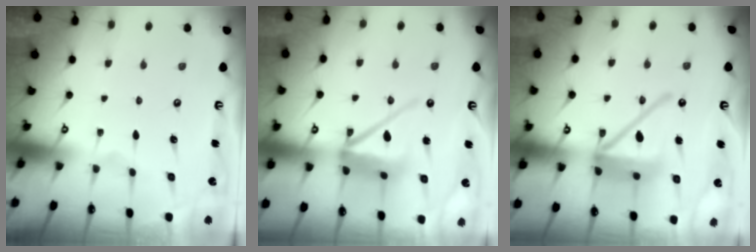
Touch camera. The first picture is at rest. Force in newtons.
{"total": 13.6, "press": 13.5, "slide": 1.7}
{"total": 16.8, "press": 16.7, "slide": 1.9}